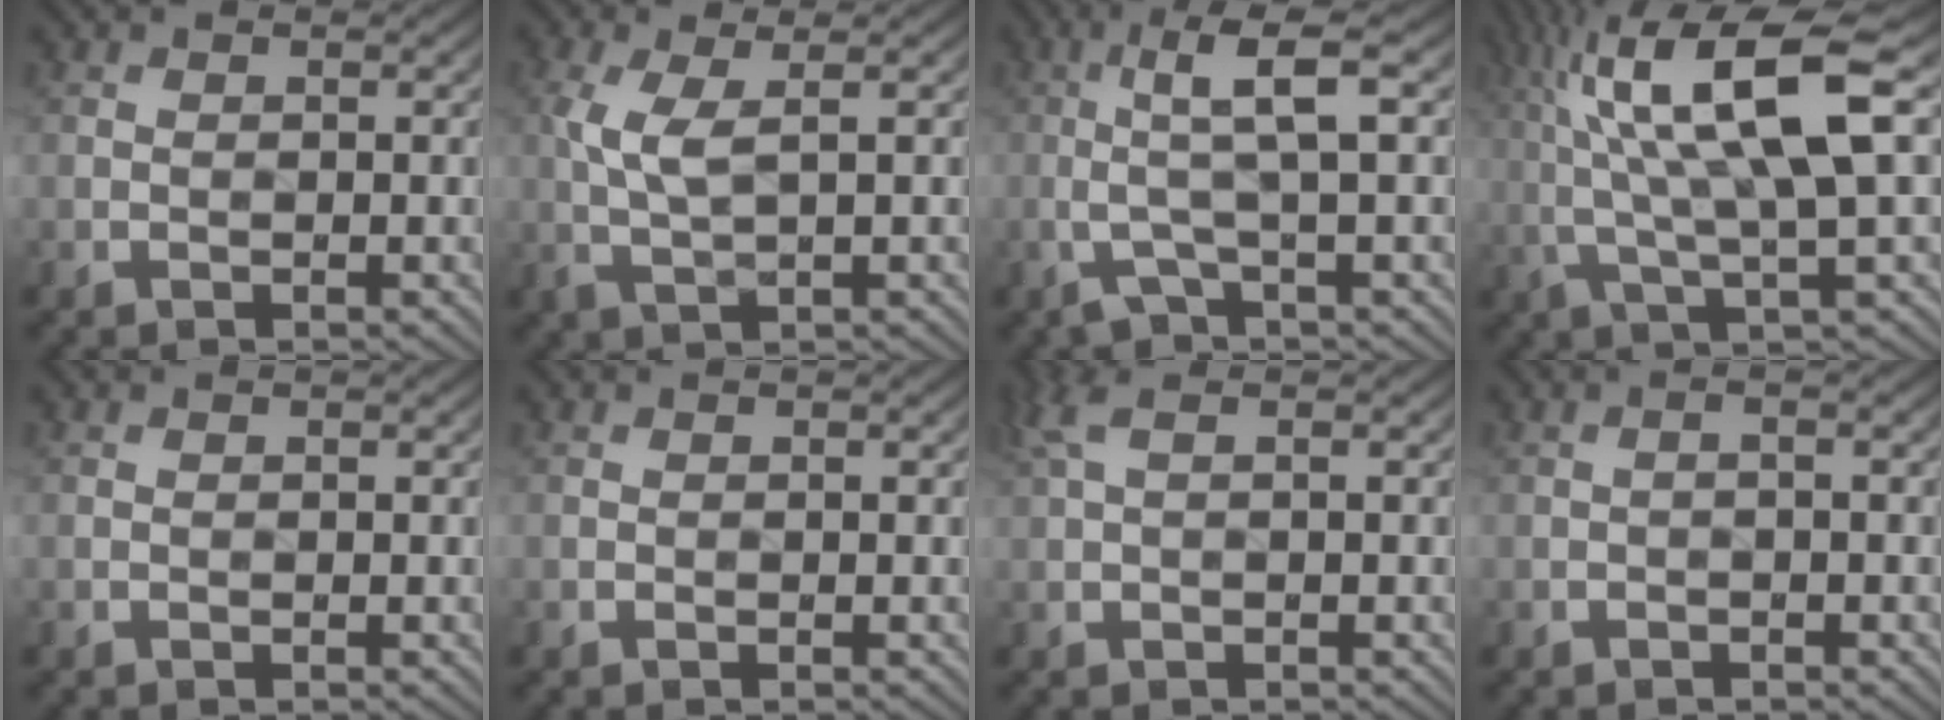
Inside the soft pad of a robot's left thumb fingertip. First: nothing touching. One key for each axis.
{"total": 4.2, "fx": 0.8, "fy": 1.3, "fz": 3.9, "tx": -0.099, "ty": 0.003, "tz": 0.018}
{"total": 5.8, "fx": 0.0, "fy": 0.9, "fz": 5.7, "tx": -0.110, "ty": 0.021, "tz": -0.012}
{"total": 13.9, "fx": 3.5, "fy": 3.6, "fz": 13.0, "tx": -0.262, "ty": 0.014, "tz": 0.063}
{"total": 0.0}
{"total": 0.0}
{"total": 2.7, "fx": 1.2, "fy": 0.7, "fz": 2.3, "tx": -0.055, "ty": 0.013, "tz": 0.023}
{"total": 1.0, "fx": -0.2, "fy": 0.1, "fz": 0.9, "tx": -0.015, "ty": 0.003, "tz": -0.006}